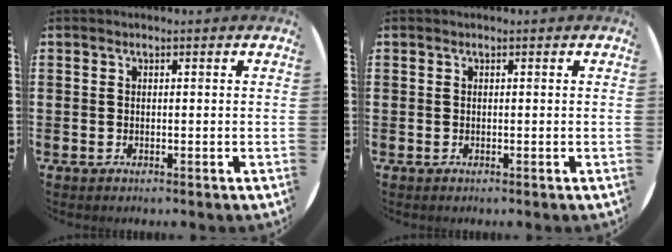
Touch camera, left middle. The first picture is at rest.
{"total": 0.0}